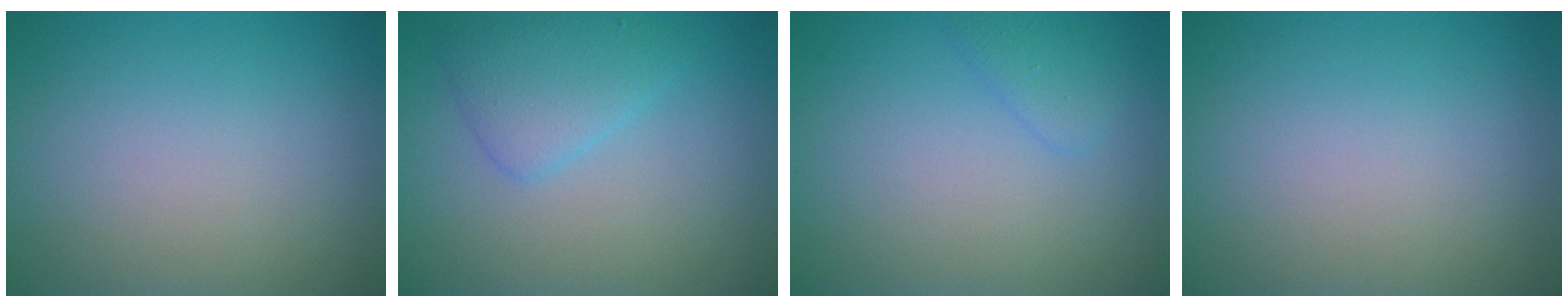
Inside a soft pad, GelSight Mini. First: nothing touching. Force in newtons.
{"total": 3.0, "press": 3.0, "slide": 0.1}
{"total": 1.3, "press": 1.3, "slide": 0.0}
{"total": 0.0}